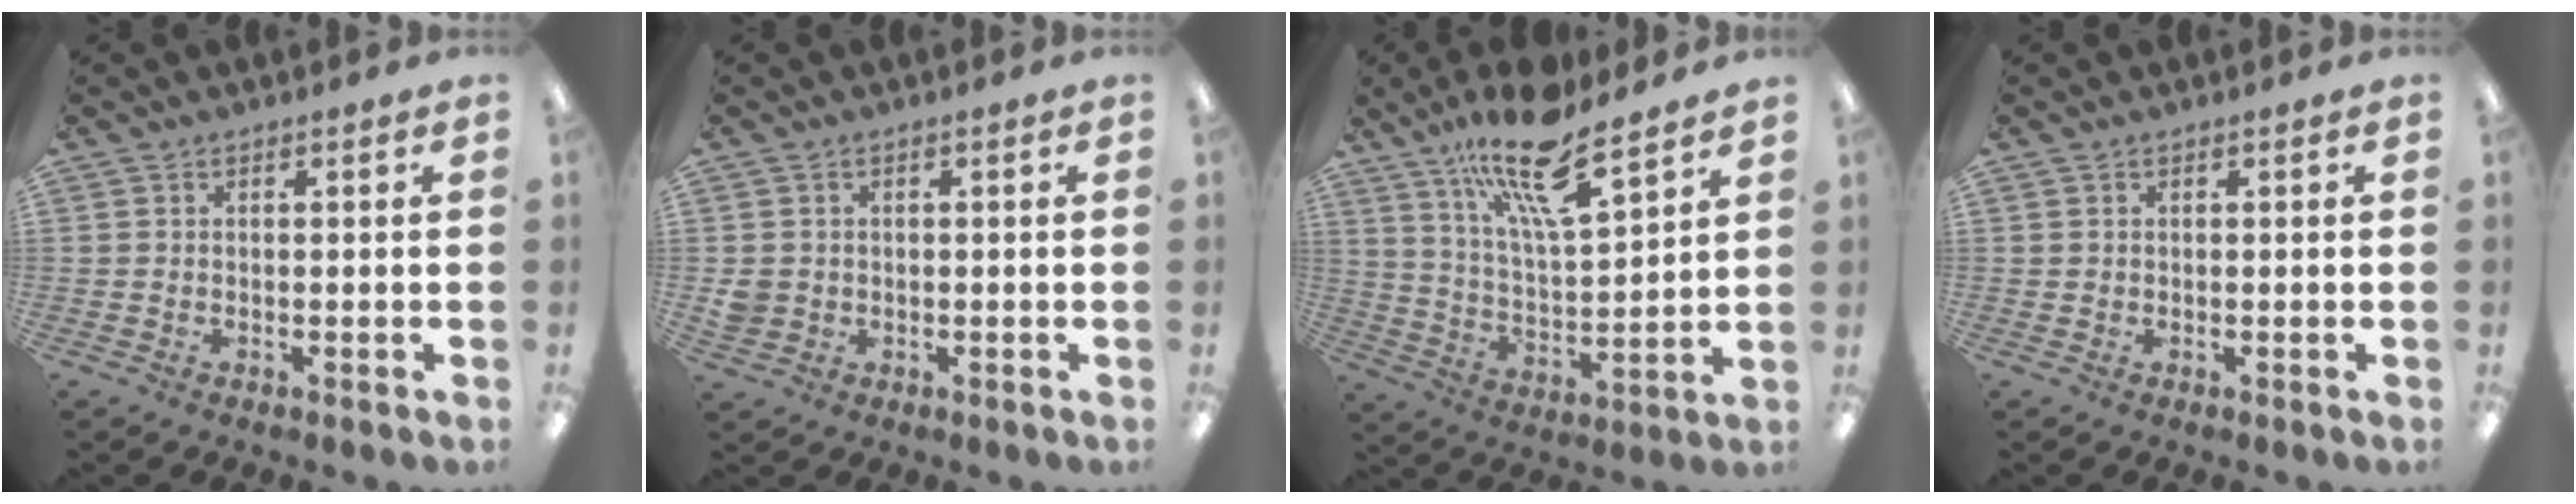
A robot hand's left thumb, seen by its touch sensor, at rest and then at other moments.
{"total": 3.0, "force": [0.3, 2.9, 0.5], "torque": [-0.006, 0.001, 0.005]}
{"total": 17.6, "force": [12.9, 4.7, 11.1], "torque": [-0.195, -0.073, 0.216]}
{"total": 0.6, "force": [0.4, 0.5, 0.0], "torque": [0.000, 0.003, 0.007]}